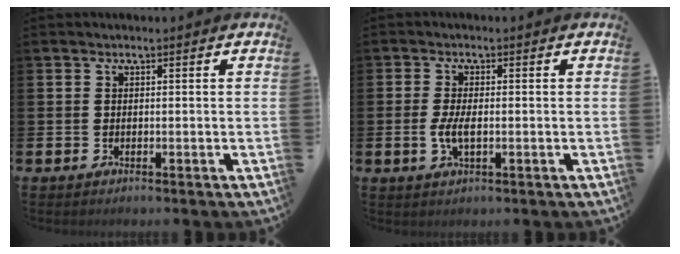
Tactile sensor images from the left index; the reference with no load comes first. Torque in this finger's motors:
{"motor_torque": [0.74, 0.08, 0.07, 0.04]}